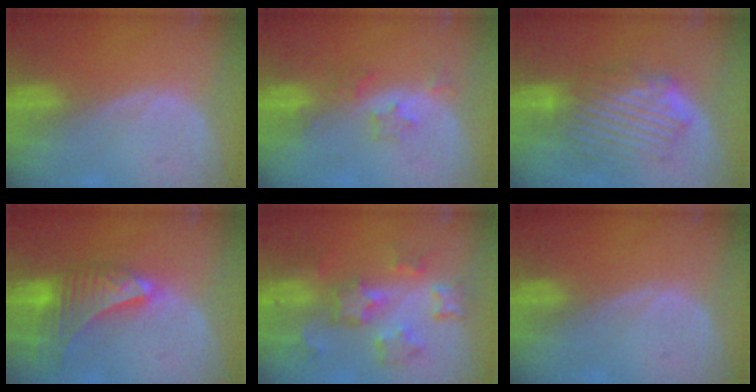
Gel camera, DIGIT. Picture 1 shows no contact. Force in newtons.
{"total": 3.5, "press": 3.2, "slide": 1.3}
{"total": 9.0, "press": 8.2, "slide": 3.6}
{"total": 9.8, "press": 8.7, "slide": 4.5}
{"total": 8.8, "press": 7.9, "slide": 4.0}
{"total": 0.0}